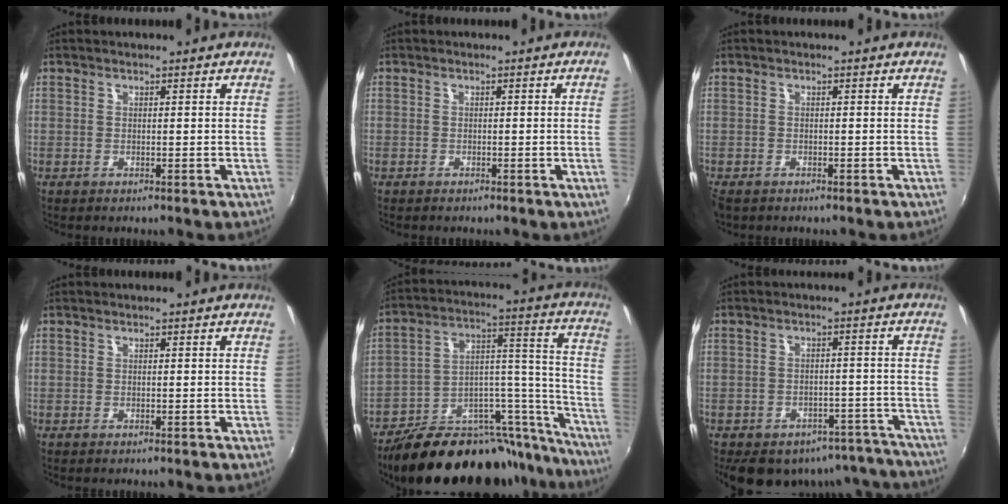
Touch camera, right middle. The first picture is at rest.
{"total": 1.1, "force": [-0.2, -0.7, 0.9], "torque": [-0.008, -0.010, -0.003]}
{"total": 2.6, "force": [-1.8, 1.5, 1.2], "torque": [-0.029, -0.011, -0.032]}
{"total": 0.0}
{"total": 28.5, "force": [-23.5, 10.3, 12.5], "torque": [-0.146, 0.055, -0.337]}
{"total": 17.2, "force": [-14.1, 8.1, 5.8], "torque": [-0.107, 0.021, -0.154]}